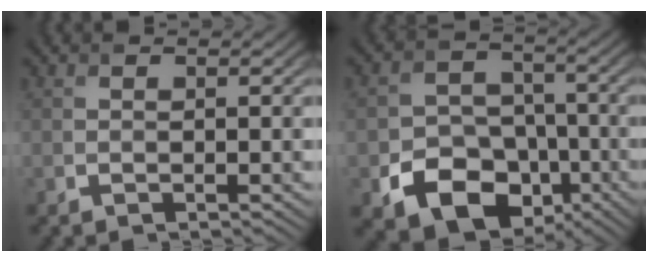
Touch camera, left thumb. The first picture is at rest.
{"total": 11.6, "force": [-5.5, 8.7, 5.4], "torque": [-0.091, -0.036, -0.109]}